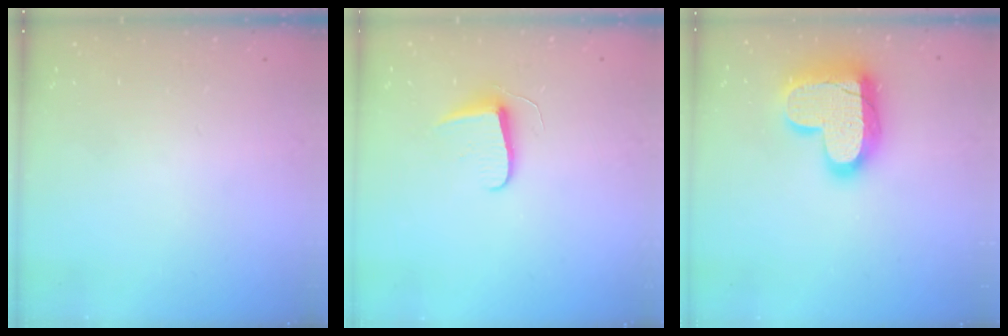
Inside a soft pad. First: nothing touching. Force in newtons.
{"total": 7.1, "press": 7.1, "slide": 0.7}
{"total": 19.3, "press": 19.2, "slide": 1.5}